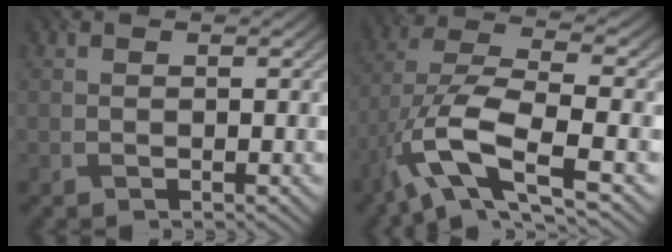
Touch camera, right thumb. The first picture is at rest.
{"total": 11.5, "force": [-5.3, 3.8, 9.5], "torque": [-0.199, -0.008, -0.106]}